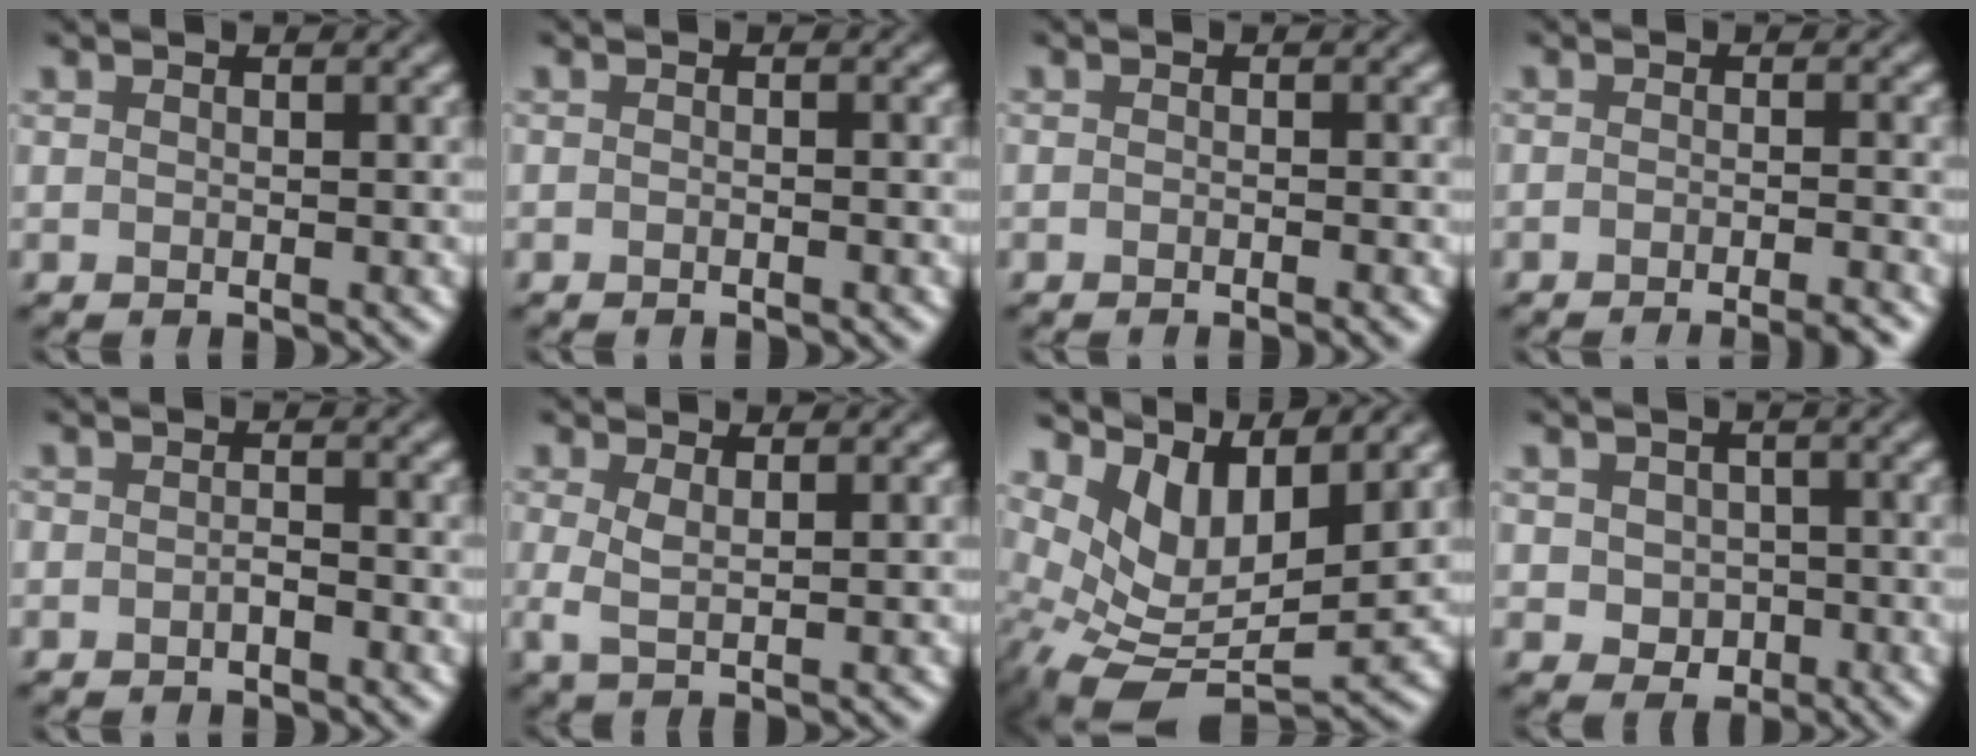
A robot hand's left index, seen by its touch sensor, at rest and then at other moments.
{"total": 0.7, "force": [-0.6, 0.0, 0.5], "torque": [-0.008, -0.004, -0.015]}
{"total": 1.0, "force": [-0.8, 0.0, 0.5], "torque": [-0.006, -0.005, -0.015]}
{"total": 3.0, "force": [-2.2, 0.5, 2.1], "torque": [-0.017, 0.002, -0.037]}
{"total": 1.0, "force": [-0.8, 0.4, 0.5], "torque": [-0.011, 0.001, -0.017]}
{"total": 1.8, "force": [0.3, 0.4, 1.7], "torque": [-0.036, -0.004, 0.006]}
{"total": 8.2, "force": [1.8, 4.0, 7.0], "torque": [-0.136, -0.016, 0.038]}
{"total": 2.7, "force": [-0.5, 2.3, 1.4], "torque": [-0.028, -0.008, -0.005]}